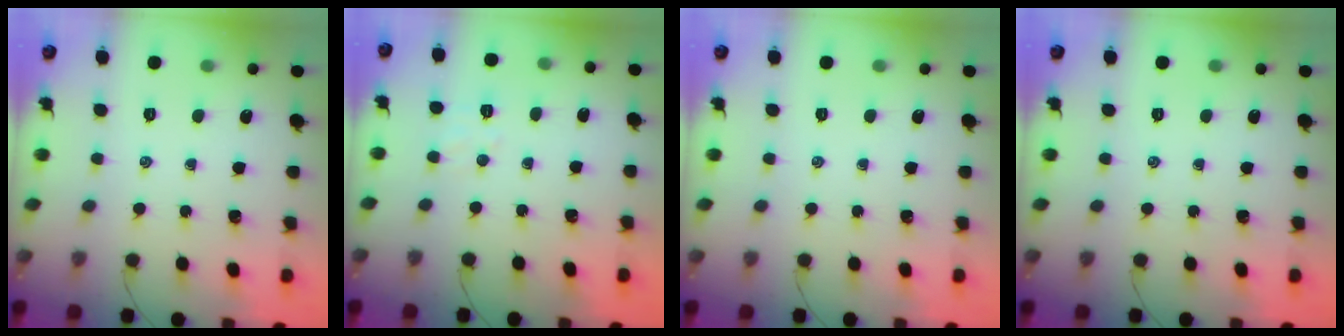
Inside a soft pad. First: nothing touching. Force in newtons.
{"total": 4.7, "press": 4.5, "slide": 1.1}
{"total": 0.0}
{"total": 0.0}